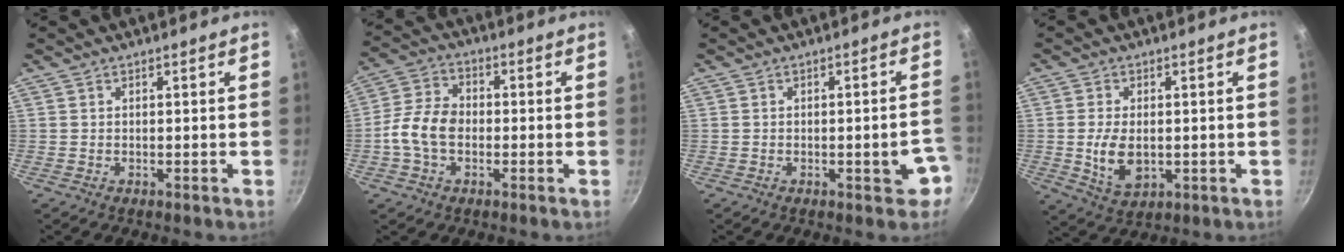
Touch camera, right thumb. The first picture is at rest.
{"total": 8.8, "force": [-1.6, 6.2, 6.0], "torque": [-0.103, 0.029, -0.045]}
{"total": 5.5, "force": [-2.1, 2.2, 4.6], "torque": [-0.030, 0.025, -0.023]}
{"total": 7.7, "force": [-0.5, 4.7, 6.1], "torque": [-0.108, -0.007, 0.001]}